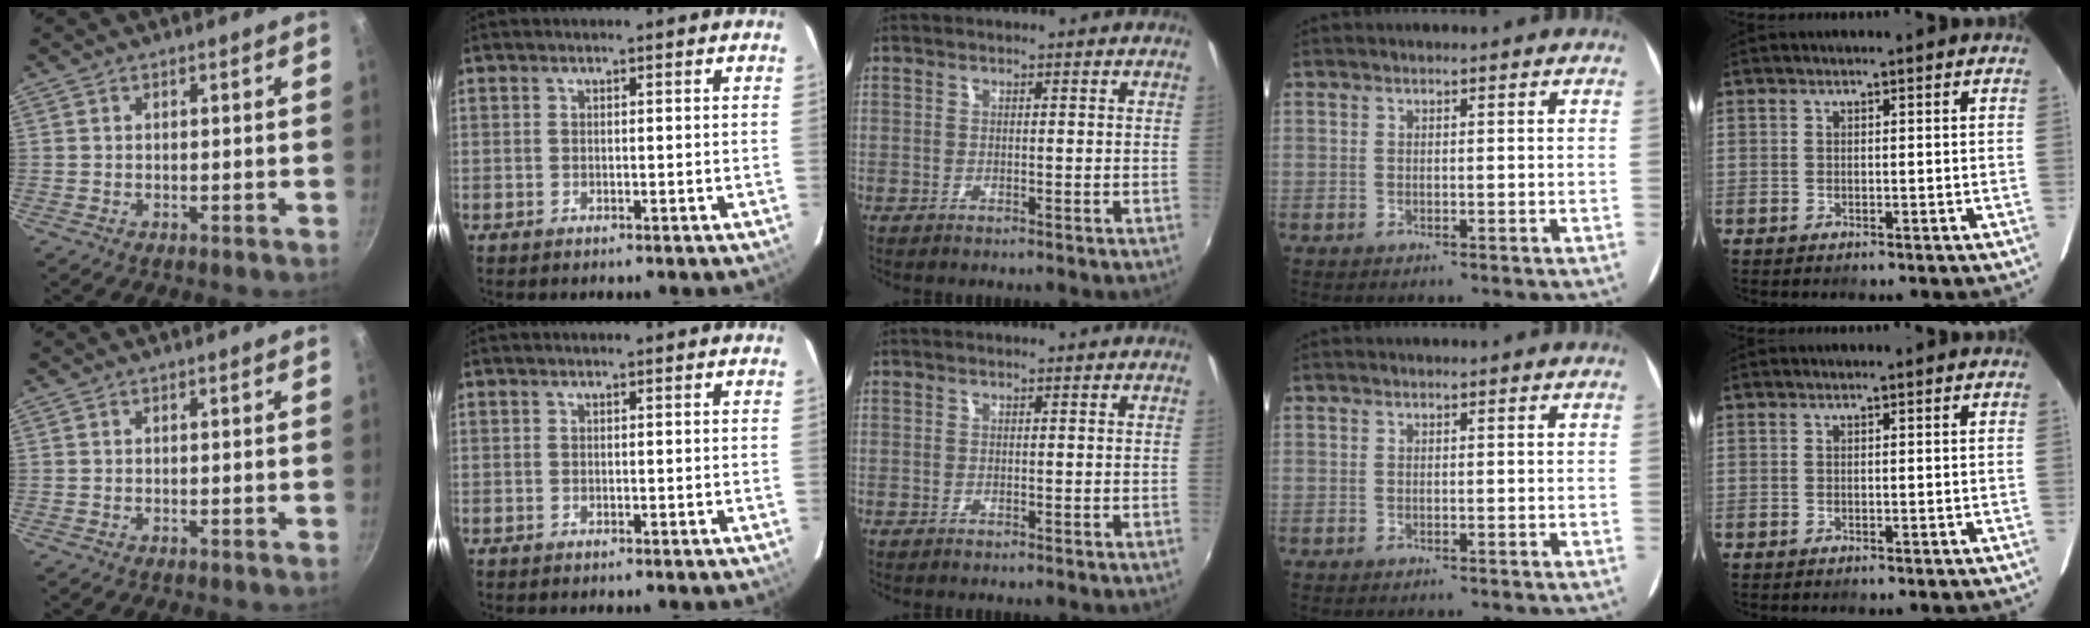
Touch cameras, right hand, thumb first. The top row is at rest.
{}